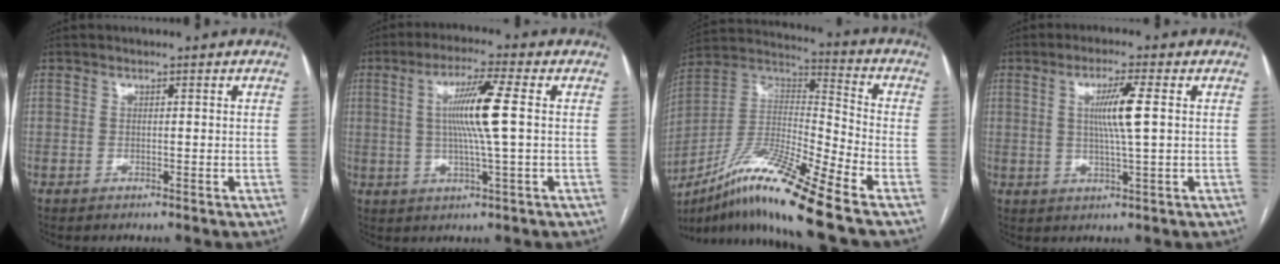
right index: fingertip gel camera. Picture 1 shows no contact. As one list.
[{"total": 8.8, "force": [1.0, -0.6, 8.7], "torque": [-0.164, 0.000, 0.018]}, {"total": 18.3, "force": [-12.0, 0.8, 13.7], "torque": [-0.281, -0.011, -0.214]}, {"total": 5.9, "force": [1.0, -0.4, 5.8], "torque": [-0.109, -0.003, 0.021]}]